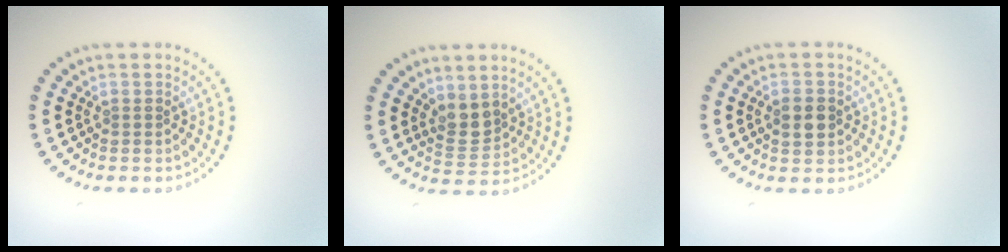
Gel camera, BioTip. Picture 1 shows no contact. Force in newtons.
{"total": 2.6, "press": 2.1, "slide": 1.5}
{"total": 2.8, "press": 2.8, "slide": 0.2}